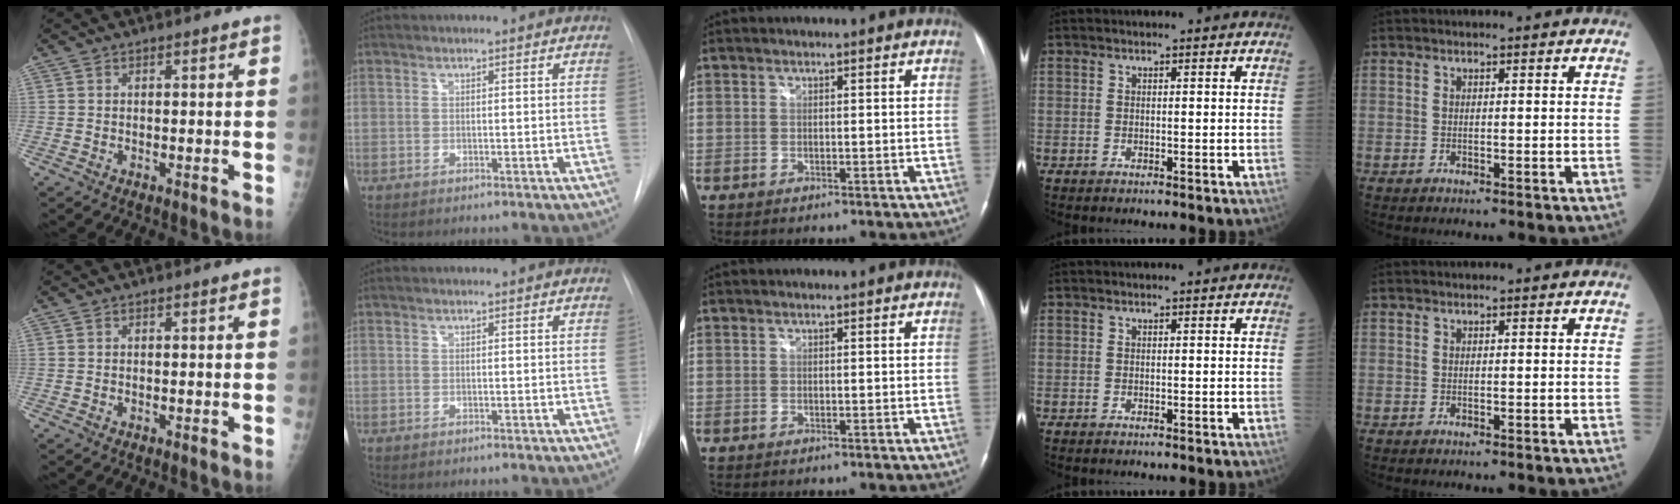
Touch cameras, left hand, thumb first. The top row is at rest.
{"index": {"total": 0.6, "force": [0.6, 0.0, 0.1], "torque": [-0.001, 0.006, 0.006]}}